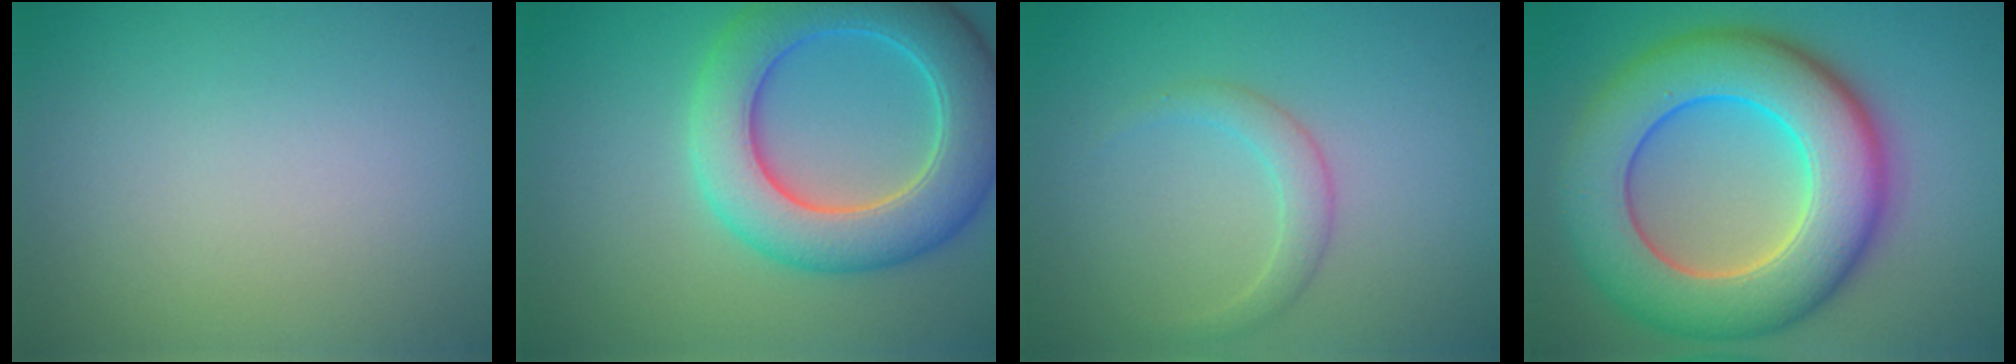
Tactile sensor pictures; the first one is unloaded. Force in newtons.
{"total": 8.2, "press": 8.2, "slide": 0.6}
{"total": 1.9, "press": 1.9, "slide": 0.1}
{"total": 11.7, "press": 11.7, "slide": 0.4}